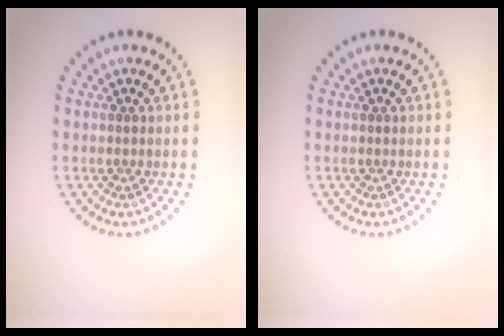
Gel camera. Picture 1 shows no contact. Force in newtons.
{"total": 0.0}